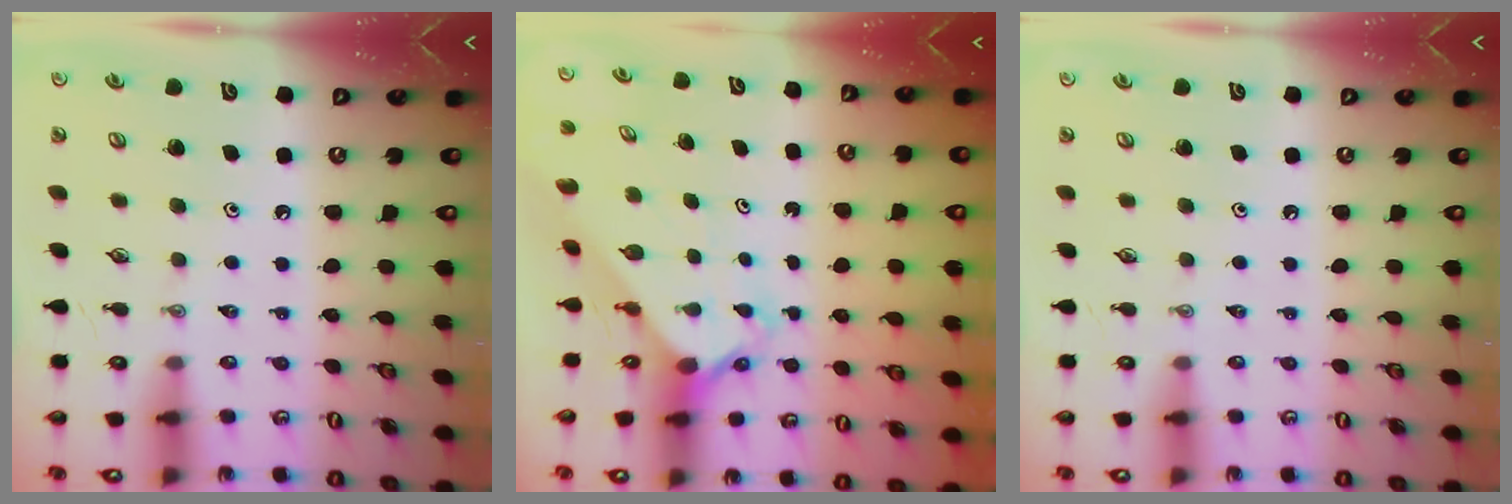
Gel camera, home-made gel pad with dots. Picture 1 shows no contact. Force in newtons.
{"total": 2.6, "press": 2.6, "slide": 0.2}
{"total": 0.0}